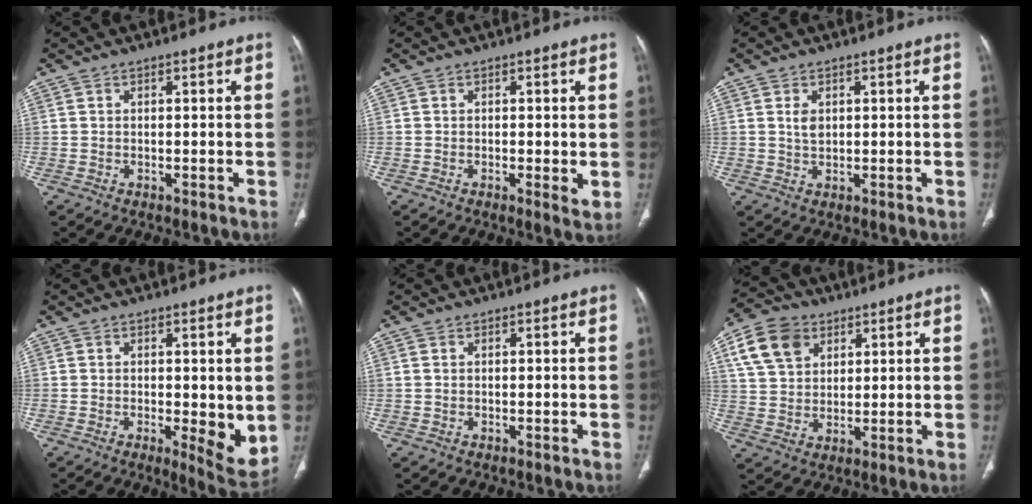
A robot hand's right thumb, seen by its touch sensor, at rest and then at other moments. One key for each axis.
{"total": 2.5, "fx": -0.3, "fy": 0.8, "fz": 2.4, "tx": -0.041, "ty": -0.009, "tz": -0.007}
{"total": 2.6, "fx": 0.7, "fy": 1.7, "fz": 1.8, "tx": -0.028, "ty": -0.003, "tz": 0.018}
{"total": 7.1, "fx": -0.4, "fy": 2.5, "fz": 6.6, "tx": -0.085, "ty": -0.020, "tz": -0.003}
{"total": 0.7, "fx": 0.2, "fy": 0.5, "fz": 0.5, "tx": -0.014, "ty": 0.004, "tz": 0.008}
{"total": 11.0, "fx": 5.0, "fy": 7.9, "fz": 5.7, "tx": -0.090, "ty": -0.005, "tz": 0.097}